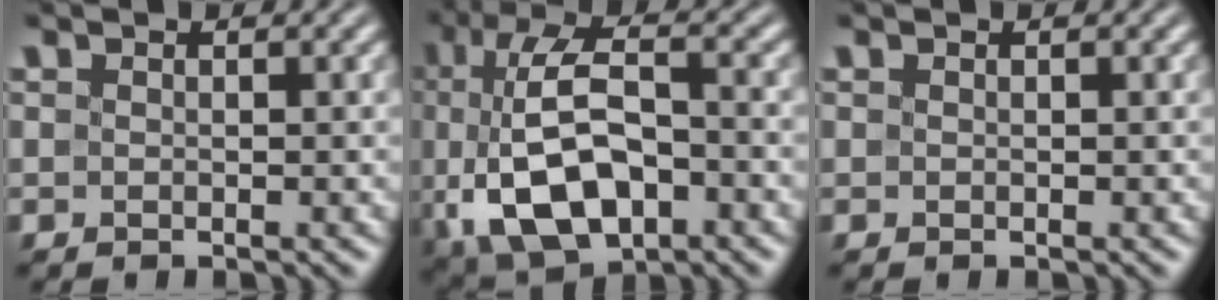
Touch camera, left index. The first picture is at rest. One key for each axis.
{"total": 10.5, "fx": -1.8, "fy": 5.5, "fz": 8.8, "tx": -0.181, "ty": -0.005, "tz": -0.037}
{"total": 0.0}